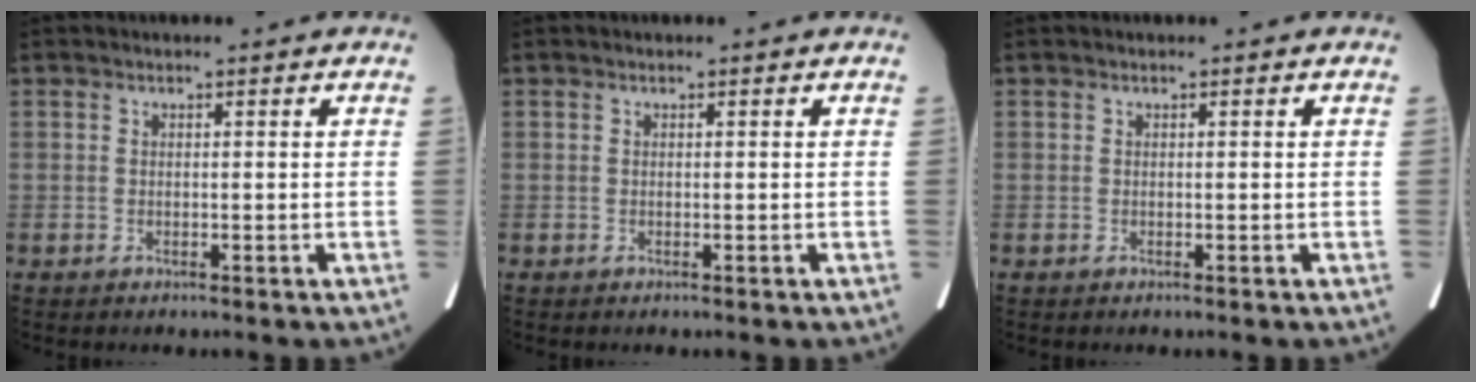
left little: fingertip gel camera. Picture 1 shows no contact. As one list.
[{"total": 0.0}, {"total": 0.0}]